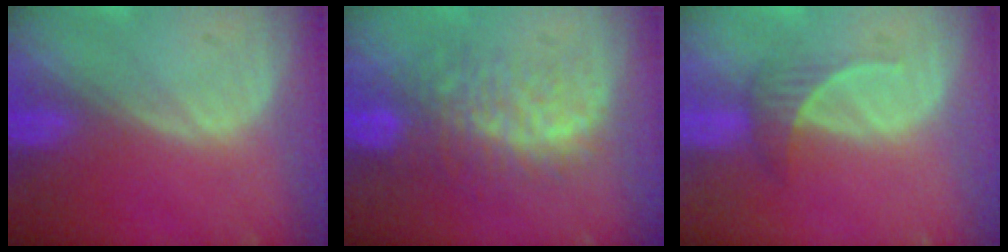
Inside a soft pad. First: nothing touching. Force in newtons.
{"total": 9.5, "press": 8.5, "slide": 4.2}
{"total": 2.8, "press": 2.7, "slide": 0.9}